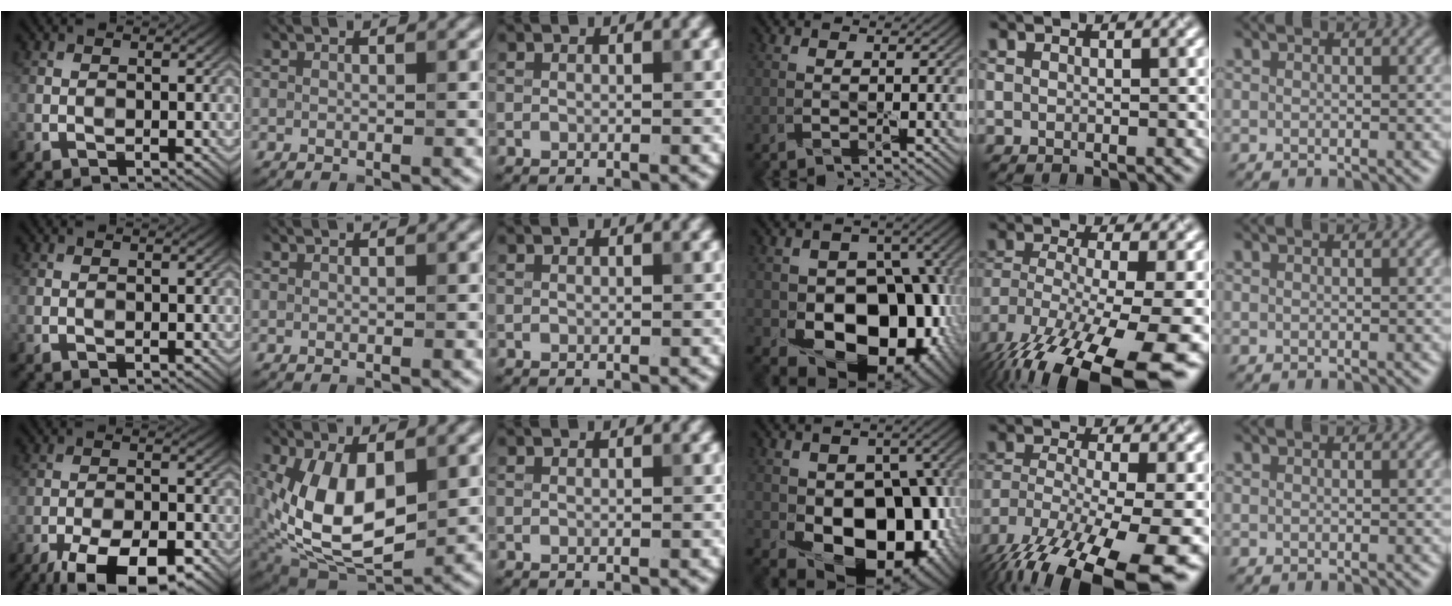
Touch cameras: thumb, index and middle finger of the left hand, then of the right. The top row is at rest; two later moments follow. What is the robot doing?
{"motion": "peel", "object": "envelope seal"}